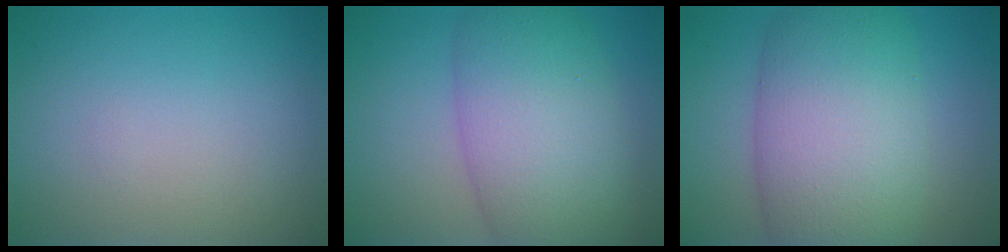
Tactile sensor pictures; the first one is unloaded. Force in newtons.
{"total": 9.5, "press": 9.5, "slide": 0.3}
{"total": 11.5, "press": 11.5, "slide": 0.4}